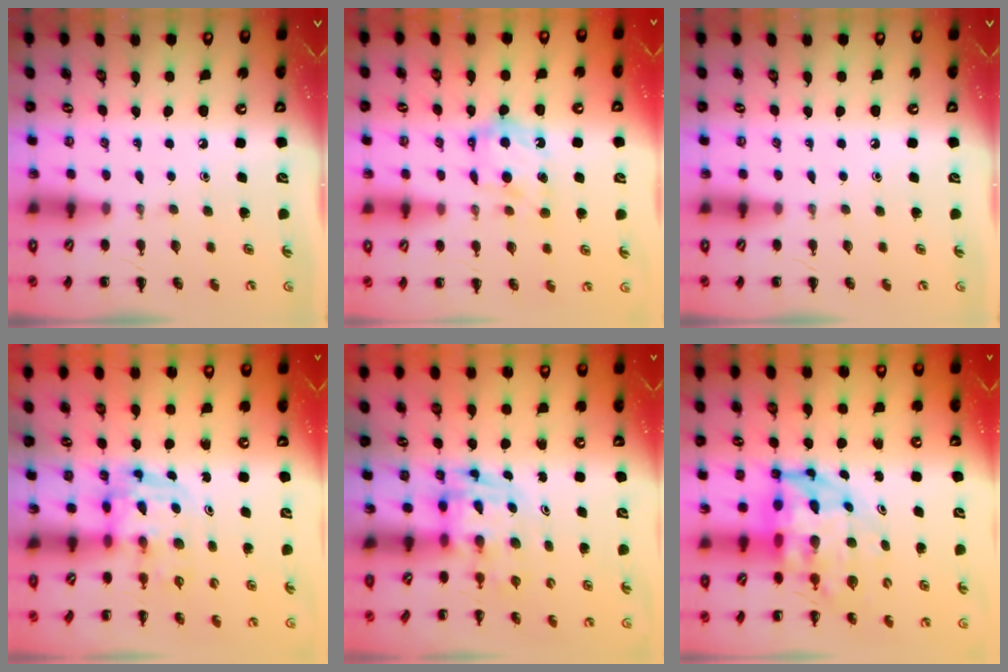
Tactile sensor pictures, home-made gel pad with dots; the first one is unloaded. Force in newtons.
{"total": 8.6, "press": 8.5, "slide": 0.9}
{"total": 0.0}
{"total": 3.6, "press": 3.5, "slide": 0.6}
{"total": 3.4, "press": 3.3, "slide": 0.6}
{"total": 7.4, "press": 7.0, "slide": 2.3}